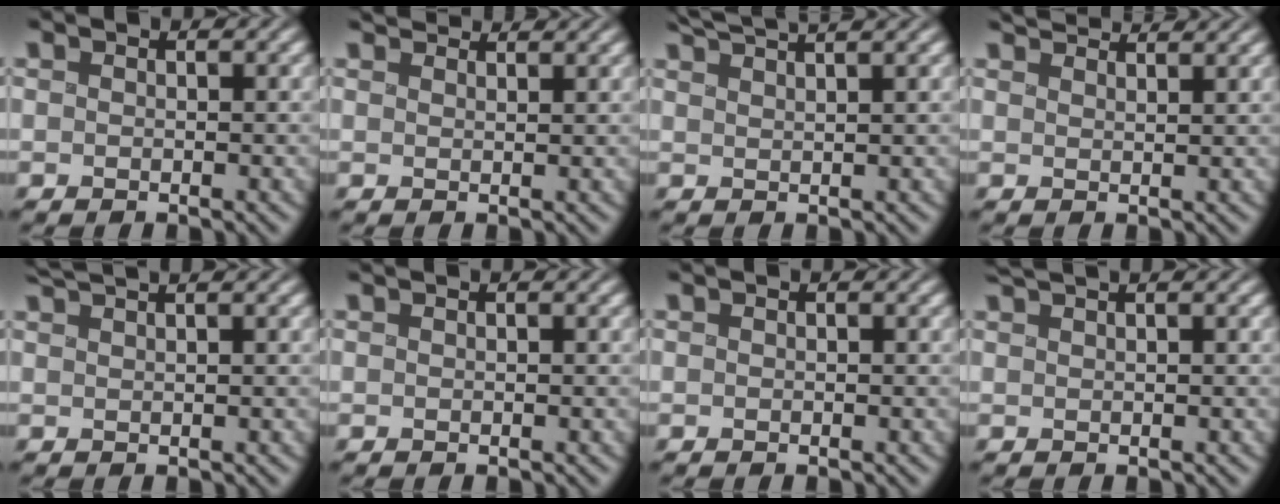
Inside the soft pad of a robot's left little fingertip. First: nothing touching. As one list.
[{"total": 3.0, "force": [2.8, 0.5, 0.8], "torque": [-0.027, 0.008, 0.051]}, {"total": 3.6, "force": [3.3, -0.2, 1.4], "torque": [-0.031, 0.017, 0.056]}, {"total": 3.3, "force": [3.2, 0.1, 0.9], "torque": [-0.027, 0.013, 0.047]}, {"total": 2.1, "force": [1.9, -0.5, 0.6], "torque": [-0.015, 0.016, 0.040]}, {"total": 0.0}, {"total": 0.0}, {"total": 1.7, "force": [1.6, -0.3, 0.5], "torque": [-0.015, 0.015, 0.033]}]